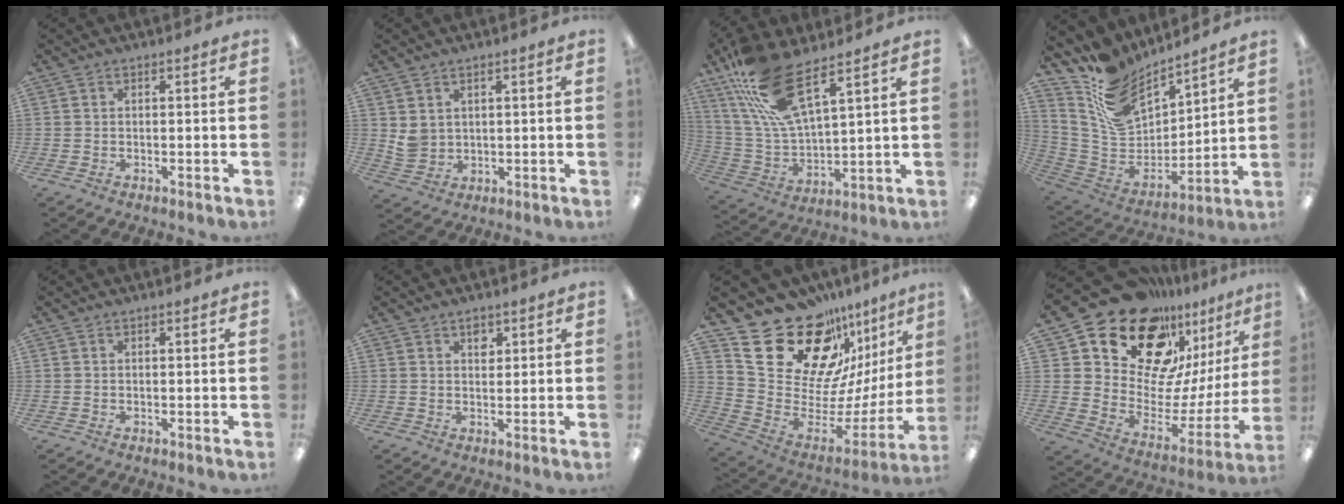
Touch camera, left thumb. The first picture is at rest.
{"total": 3.9, "force": [2.2, 3.0, 1.2], "torque": [-0.024, -0.007, 0.043]}
{"total": 17.7, "force": [11.8, 5.5, 11.9], "torque": [-0.258, -0.056, 0.209]}
{"total": 15.5, "force": [11.6, 8.2, 6.3], "torque": [-0.141, -0.085, 0.219]}
{"total": 0.0}
{"total": 2.6, "force": [1.6, 1.6, 1.3], "torque": [-0.004, -0.008, 0.024]}
{"total": 26.4, "force": [18.4, 13.9, 12.9], "torque": [-0.213, -0.134, 0.356]}
{"total": 23.4, "force": [18.0, 12.1, 8.8], "torque": [-0.138, -0.134, 0.332]}